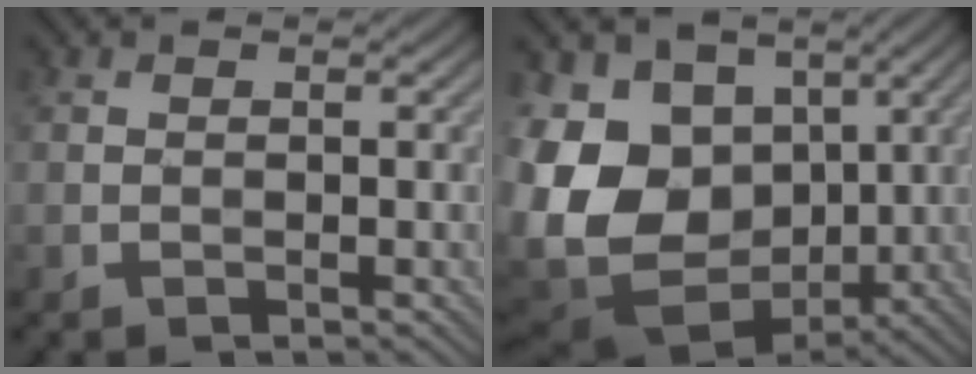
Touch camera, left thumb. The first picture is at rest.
{"total": 15.6, "force": [-2.1, 11.7, 10.0], "torque": [-0.240, -0.008, -0.021]}